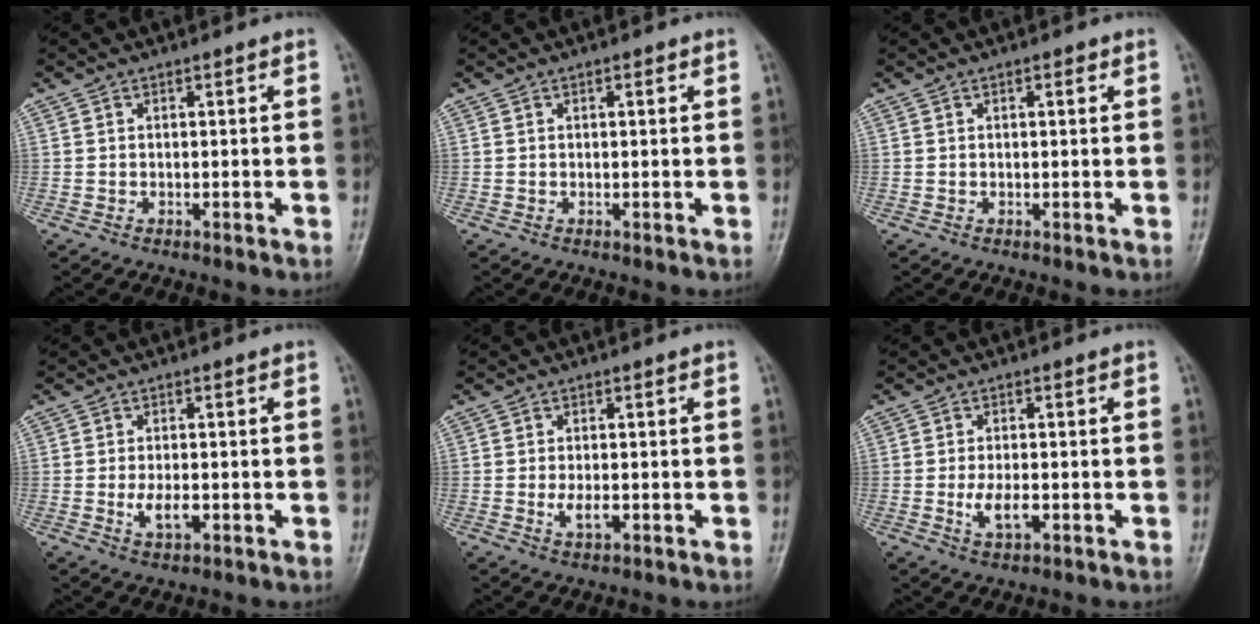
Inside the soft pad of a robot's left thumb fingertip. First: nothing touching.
{"total": 0.9, "force": [0.4, 0.3, 0.8], "torque": [-0.011, 0.001, 0.004]}
{"total": 1.2, "force": [0.5, 0.4, 1.0], "torque": [-0.012, 0.002, 0.005]}
{"total": 3.9, "force": [-0.8, 1.9, 3.3], "torque": [-0.062, -0.004, -0.014]}
{"total": 3.1, "force": [-0.6, 1.5, 2.7], "torque": [-0.049, -0.004, -0.010]}
{"total": 4.5, "force": [-1.1, 2.1, 3.8], "torque": [-0.073, -0.002, -0.018]}